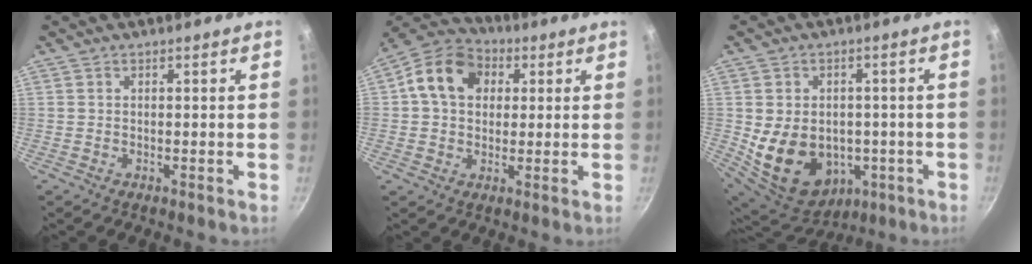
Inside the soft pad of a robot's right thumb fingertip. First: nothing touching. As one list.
[{"total": 12.4, "force": [2.8, 9.8, 7.0], "torque": [-0.092, 0.019, 0.027]}, {"total": 16.7, "force": [-2.4, 13.0, 10.2], "torque": [-0.168, 0.003, -0.010]}]